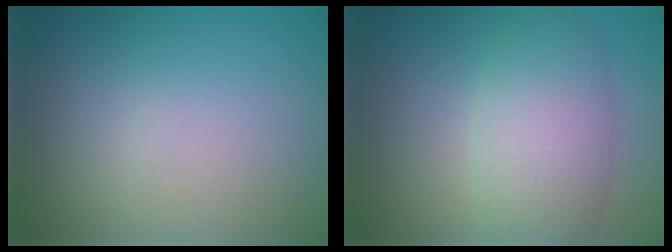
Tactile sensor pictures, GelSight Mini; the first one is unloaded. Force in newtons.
{"total": 5.6, "press": 5.6, "slide": 0.2}